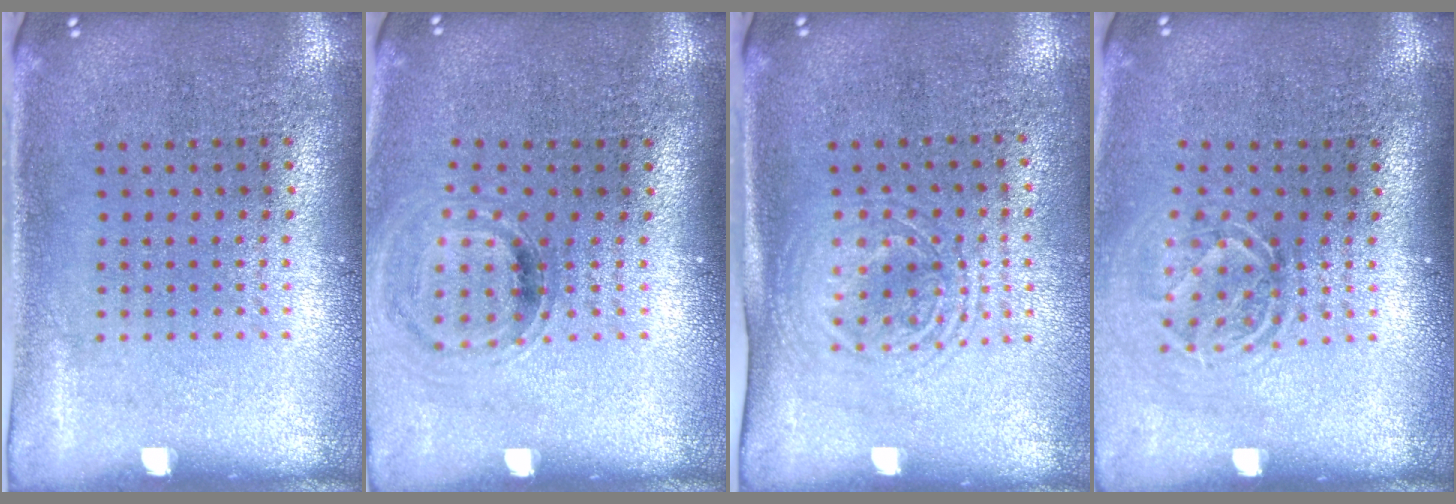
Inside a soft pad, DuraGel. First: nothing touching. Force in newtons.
{"total": 0.9, "press": 0.8, "slide": 0.2}
{"total": 1.6, "press": 1.4, "slide": 0.9}
{"total": 1.6, "press": 1.2, "slide": 1.1}